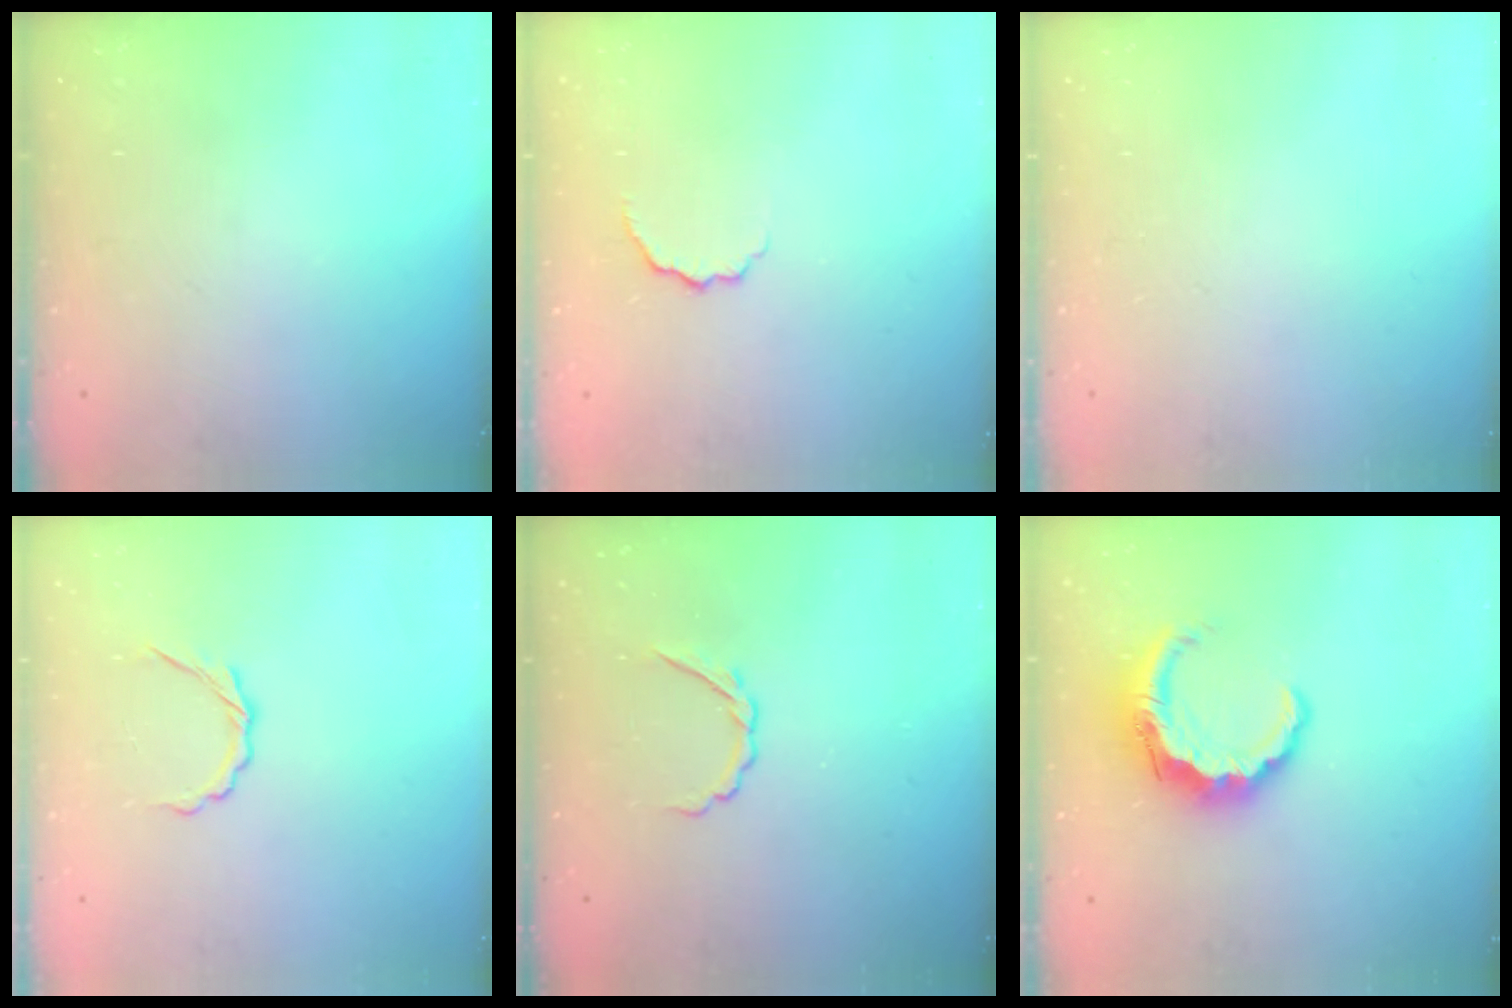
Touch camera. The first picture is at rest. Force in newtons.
{"total": 4.9, "press": 4.8, "slide": 1.3}
{"total": 0.0}
{"total": 3.9, "press": 3.7, "slide": 1.3}
{"total": 2.6, "press": 2.5, "slide": 0.8}
{"total": 8.7, "press": 8.6, "slide": 1.4}